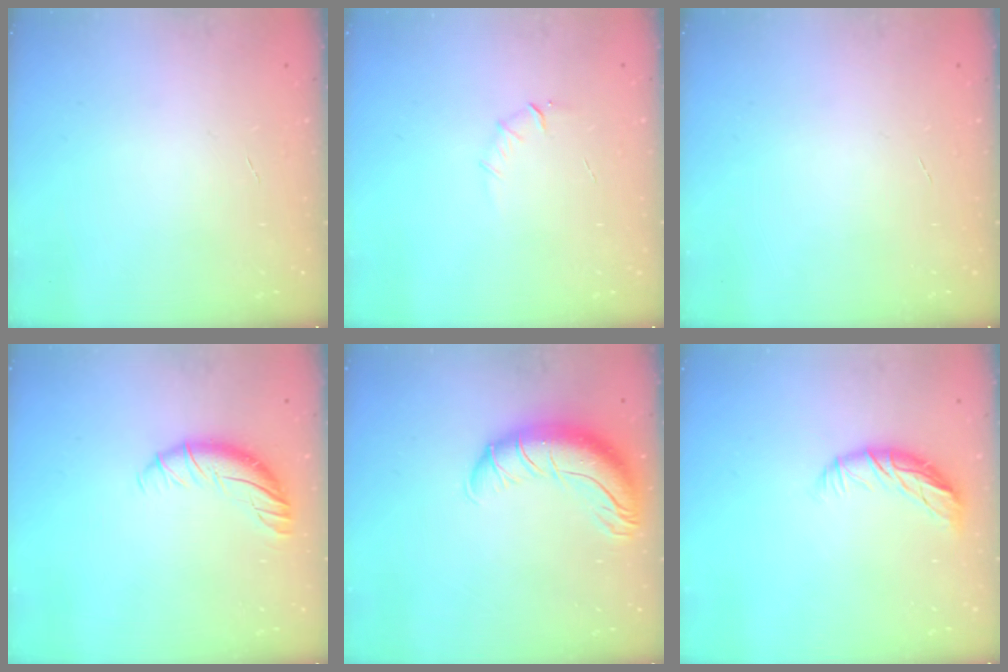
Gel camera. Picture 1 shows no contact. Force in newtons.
{"total": 5.0, "press": 4.8, "slide": 1.6}
{"total": 0.0}
{"total": 9.0, "press": 8.9, "slide": 1.1}
{"total": 13.1, "press": 12.7, "slide": 3.1}
{"total": 9.1, "press": 8.8, "slide": 2.0}